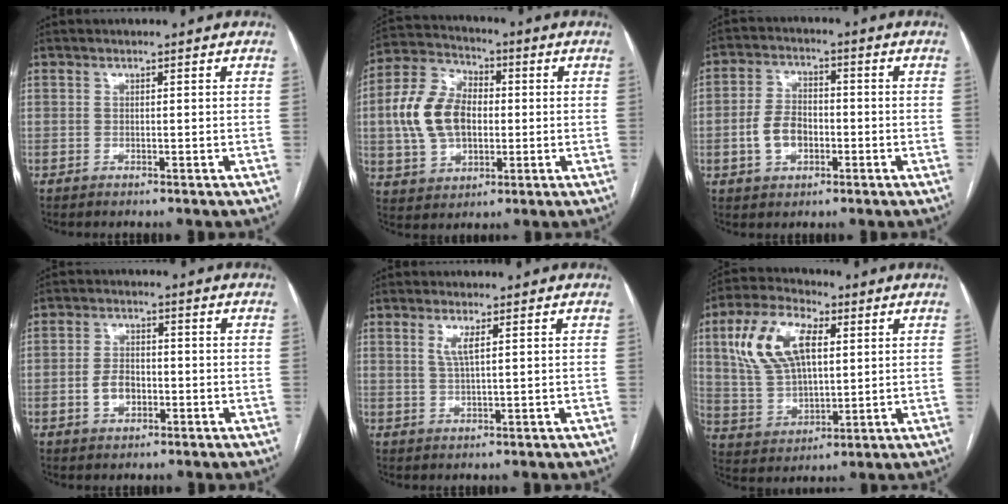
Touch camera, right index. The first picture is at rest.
{"total": 12.7, "force": [0.0, 8.5, 9.5], "torque": [-0.220, 0.030, 0.004]}
{"total": 6.8, "force": [-1.7, 4.4, 4.8], "torque": [-0.102, 0.013, -0.030]}
{"total": 4.5, "force": [-1.3, 3.0, 3.2], "torque": [-0.064, 0.007, -0.020]}
{"total": 2.6, "force": [1.1, 0.2, 2.4], "torque": [-0.057, -0.002, 0.023]}
{"total": 14.1, "force": [4.7, 7.3, 11.1], "torque": [-0.239, 0.030, 0.093]}